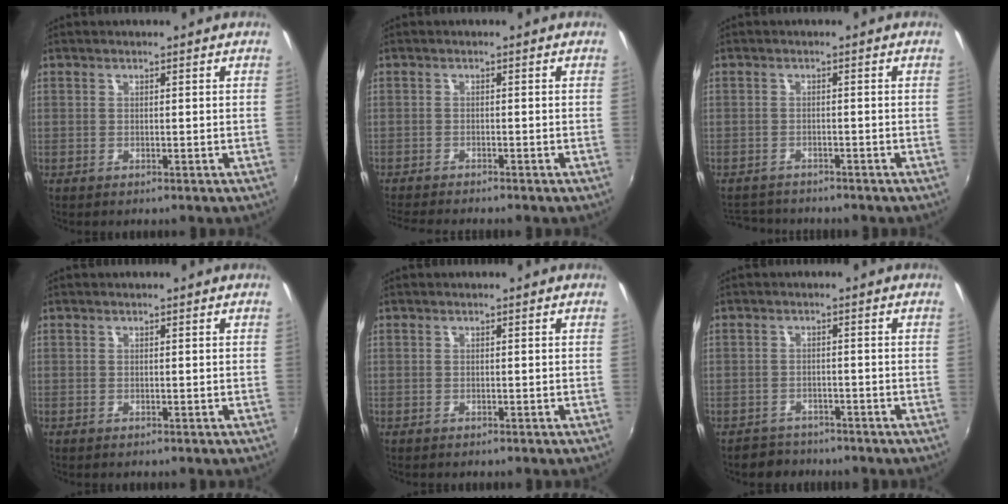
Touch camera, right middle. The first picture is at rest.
{"total": 5.3, "force": [-4.9, 0.1, 2.0], "torque": [-0.050, -0.021, -0.085]}
{"total": 5.5, "force": [-5.1, 1.7, 1.1], "torque": [-0.036, -0.003, -0.083]}
{"total": 0.0}
{"total": 0.0}
{"total": 3.9, "force": [-3.3, 2.0, 0.0], "torque": [-0.013, 0.003, -0.056]}